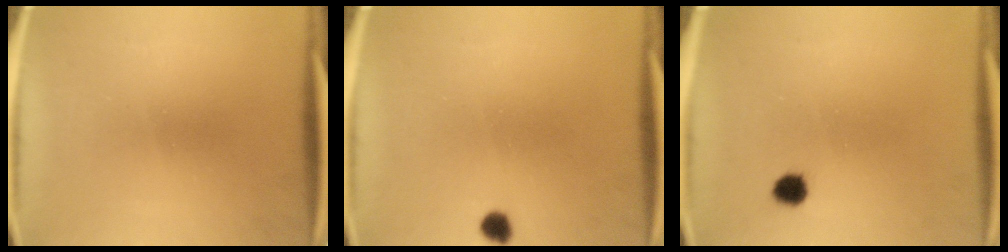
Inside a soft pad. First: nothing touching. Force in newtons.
{"total": 2.0}
{"total": 2.5}